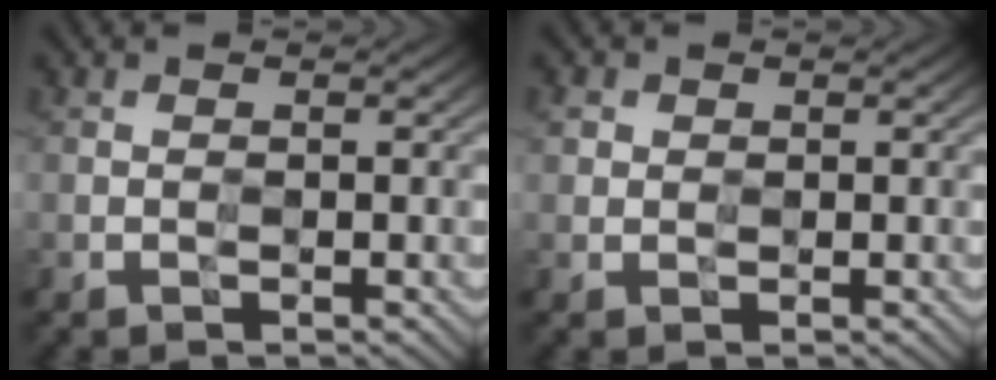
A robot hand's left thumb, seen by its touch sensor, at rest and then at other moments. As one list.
[{"total": 1.4, "force": [0.6, 1.2, 0.3], "torque": [-0.007, 0.000, 0.011]}]